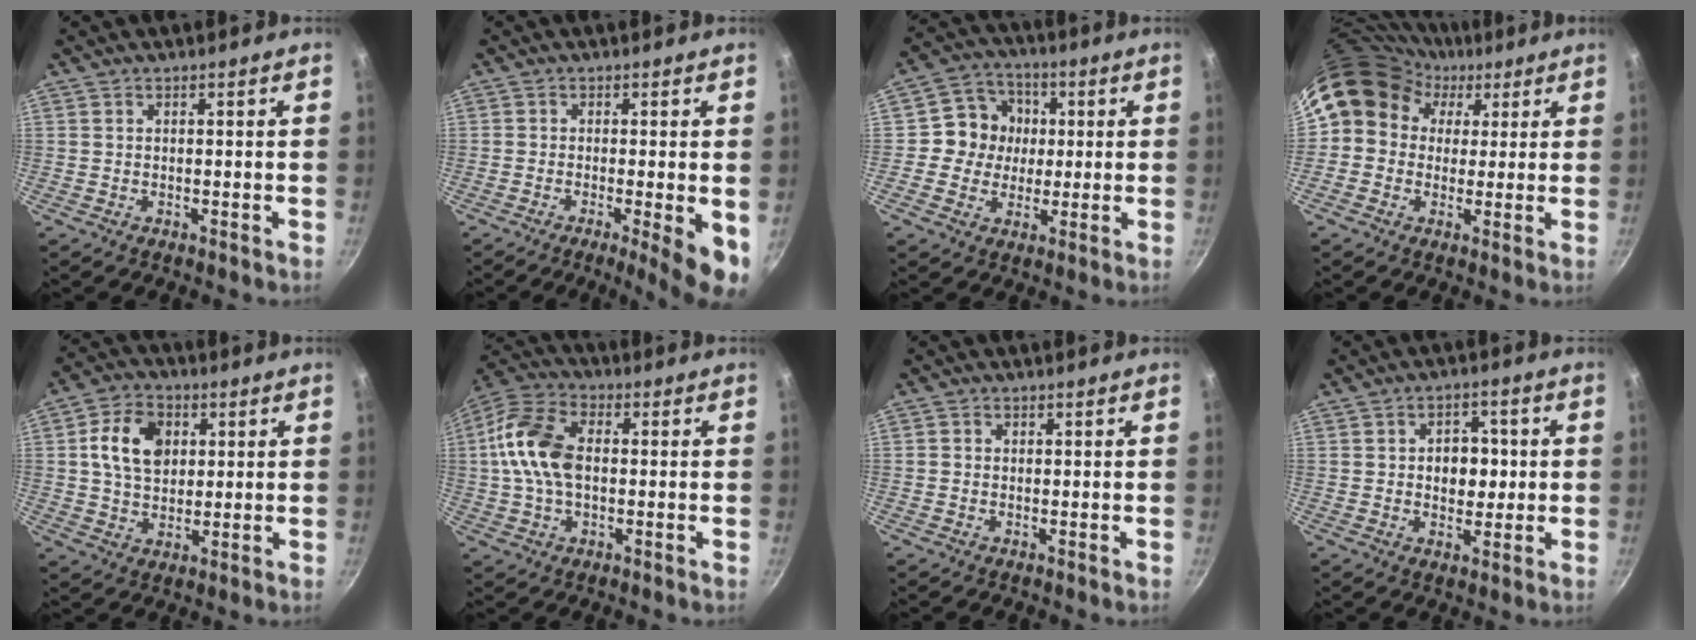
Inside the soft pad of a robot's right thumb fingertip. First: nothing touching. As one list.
[{"total": 8.0, "force": [-2.2, 1.5, 7.6], "torque": [-0.096, -0.003, -0.029]}, {"total": 9.5, "force": [0.7, 9.0, 3.2], "torque": [-0.011, 0.015, -0.006]}, {"total": 13.3, "force": [3.6, 11.4, 5.8], "torque": [-0.077, 0.025, 0.044]}, {"total": 11.1, "force": [2.6, 8.1, 7.0], "torque": [-0.102, 0.005, 0.039]}, {"total": 13.6, "force": [0.6, 8.6, 10.6], "torque": [-0.198, 0.026, -0.004]}, {"total": 0.9, "force": [0.0, 0.9, 0.2], "torque": [-0.001, 0.002, -0.002]}, {"total": 6.7, "force": [0.4, 5.0, 4.5], "torque": [-0.032, 0.002, 0.003]}]